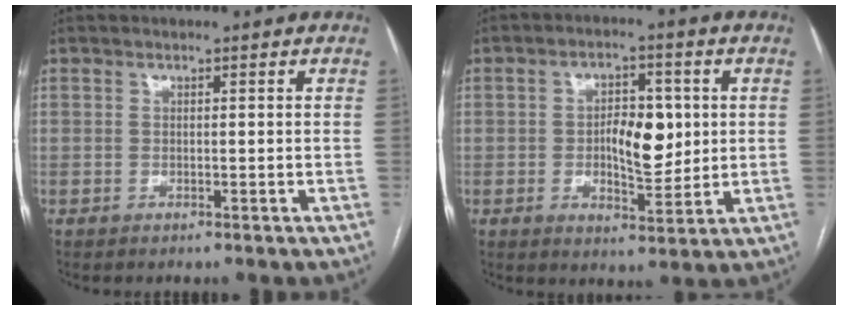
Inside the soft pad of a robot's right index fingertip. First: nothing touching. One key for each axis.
{"total": 7.8, "fx": 0.4, "fy": 3.5, "fz": 6.9, "tx": -0.109, "ty": 0.007, "tz": 0.012}